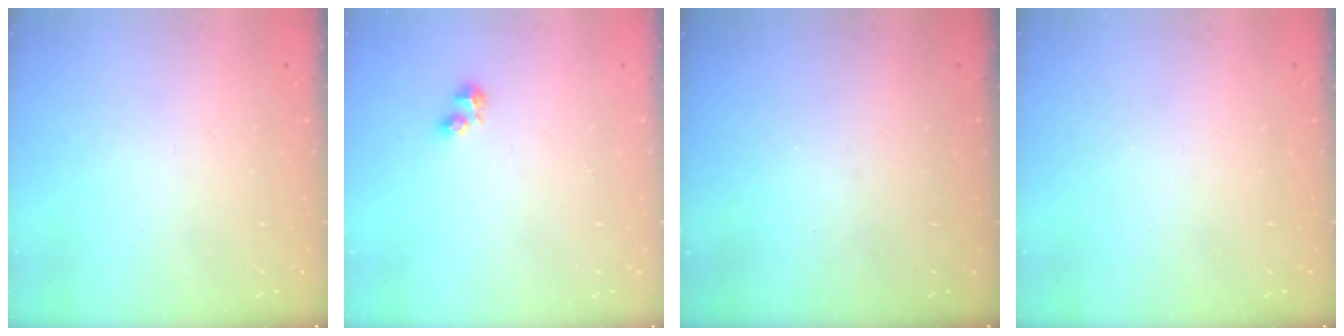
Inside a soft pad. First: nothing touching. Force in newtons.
{"total": 3.8, "press": 3.8, "slide": 0.7}
{"total": 0.0}
{"total": 0.0}